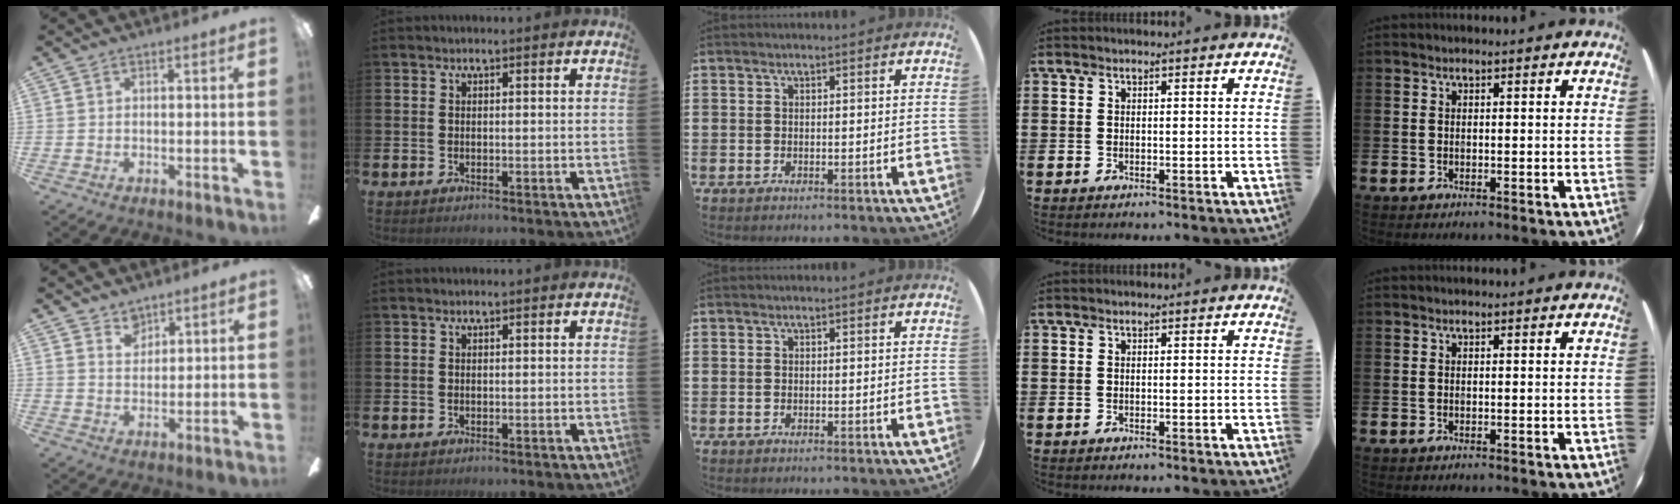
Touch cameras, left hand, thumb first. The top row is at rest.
{"thumb": {"total": 4.0, "force": [3.2, 2.2, 0.6], "torque": [-0.005, -0.014, 0.059]}}